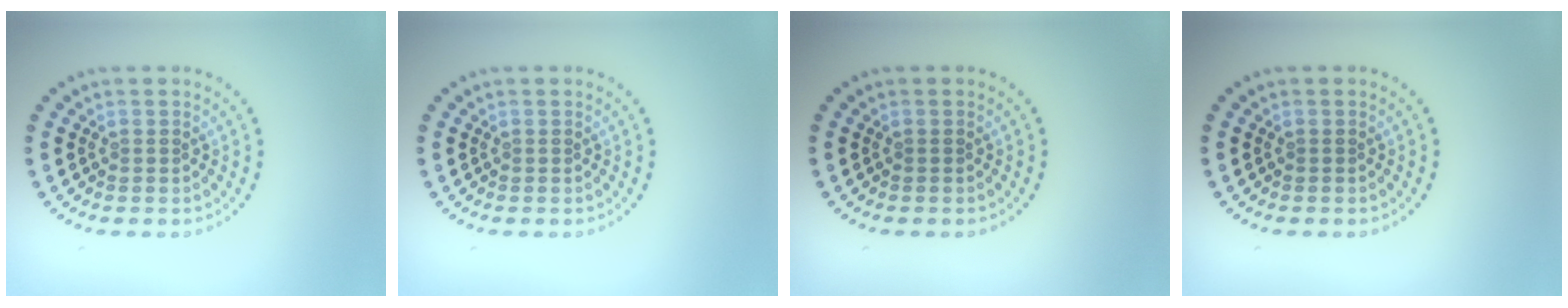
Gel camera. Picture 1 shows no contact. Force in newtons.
{"total": 0.0}
{"total": 0.0}
{"total": 0.0}